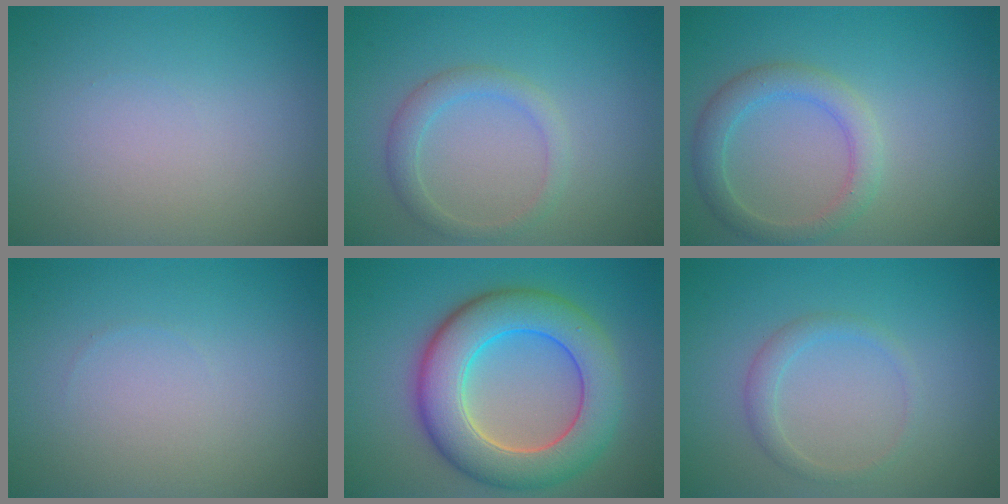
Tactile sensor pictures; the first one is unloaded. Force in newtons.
{"total": 2.2, "press": 2.1, "slide": 0.1}
{"total": 3.1, "press": 3.1, "slide": 0.1}
{"total": 0.0}
{"total": 9.1, "press": 9.1, "slide": 0.5}
{"total": 1.6, "press": 1.6, "slide": 0.0}